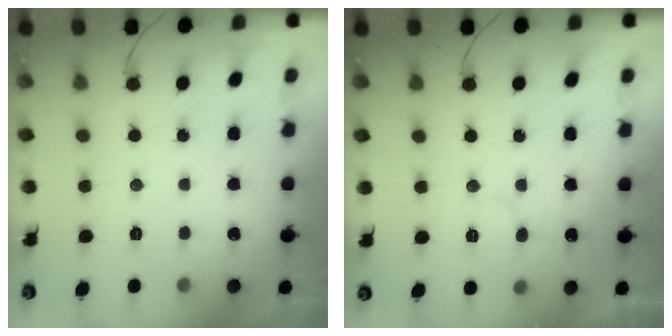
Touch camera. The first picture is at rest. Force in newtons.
{"total": 5.7, "press": 5.7, "slide": 0.5}